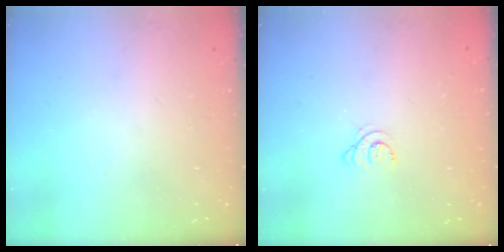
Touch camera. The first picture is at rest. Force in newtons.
{"total": 3.4, "press": 3.4, "slide": 0.5}